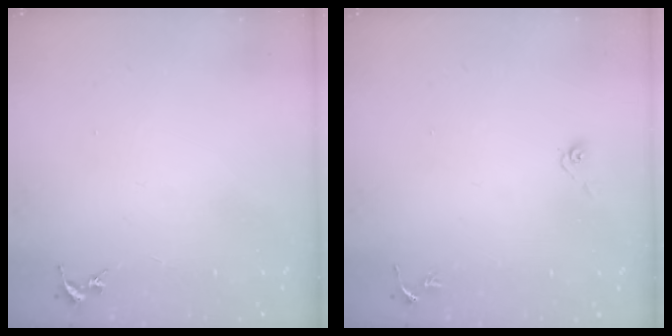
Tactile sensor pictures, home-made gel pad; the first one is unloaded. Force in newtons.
{"total": 3.9, "press": 3.3, "slide": 2.0}